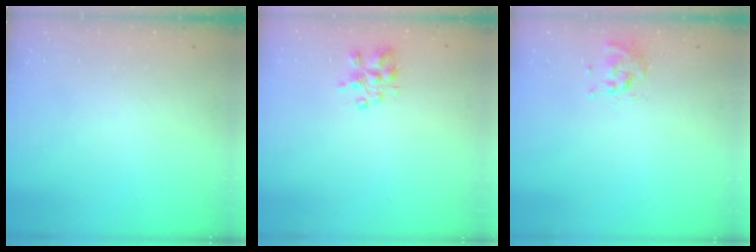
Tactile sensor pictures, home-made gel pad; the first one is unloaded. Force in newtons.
{"total": 4.9, "press": 4.8, "slide": 1.0}
{"total": 0.5, "press": 0.5, "slide": 0.2}